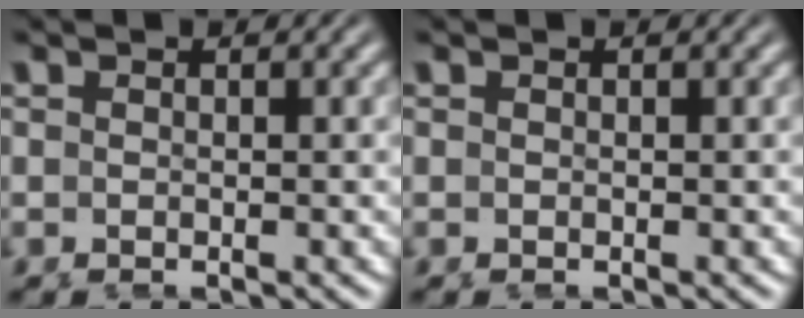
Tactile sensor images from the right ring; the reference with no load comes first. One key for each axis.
{"total": 0.0}